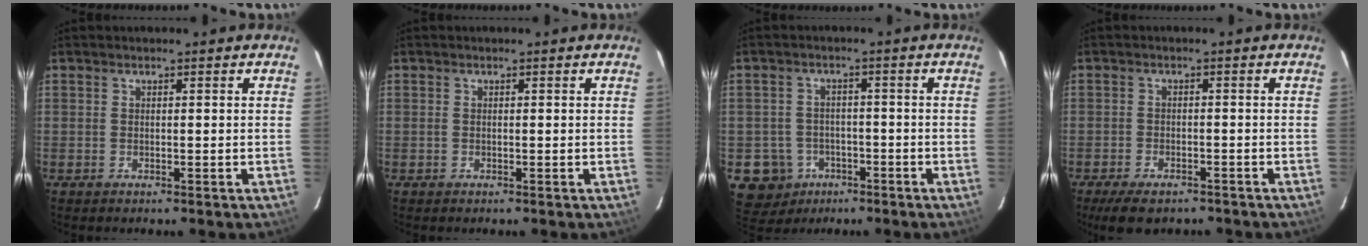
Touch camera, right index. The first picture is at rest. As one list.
[{"total": 0.0}, {"total": 8.1, "force": [-3.7, 7.1, 1.2], "torque": [-0.051, 0.027, -0.050]}, {"total": 7.3, "force": [-5.6, 2.9, 3.5], "torque": [-0.084, -0.010, -0.085]}]